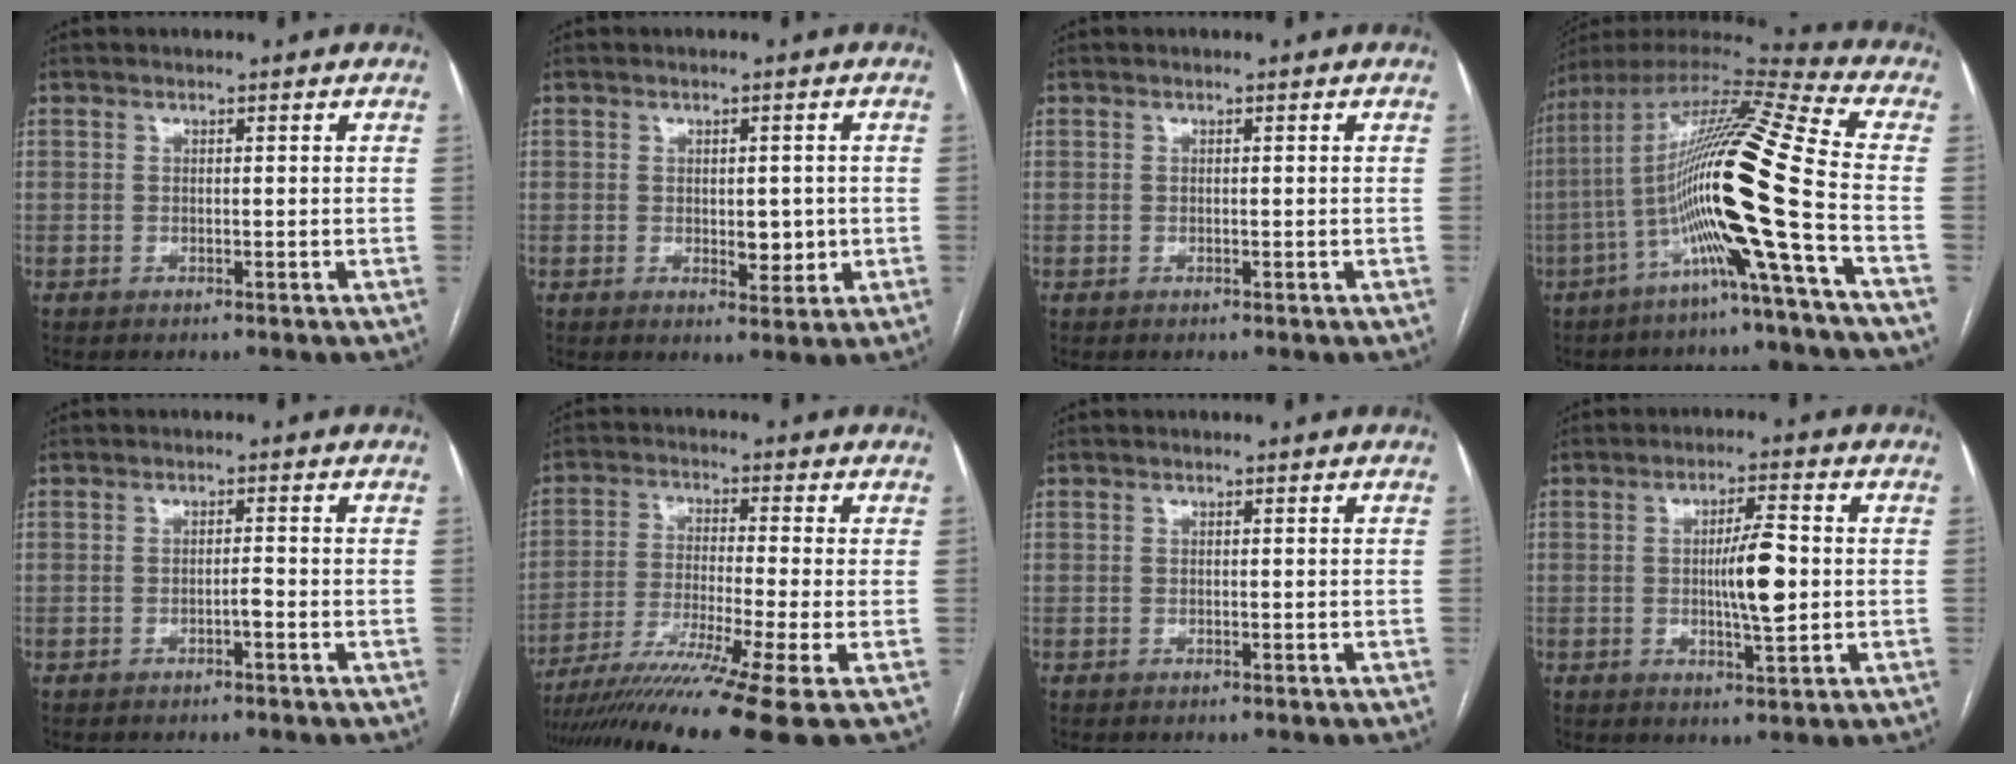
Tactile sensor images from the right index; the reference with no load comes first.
{"total": 4.4, "force": [-0.3, 2.2, 3.8], "torque": [-0.047, -0.005, 0.004]}
{"total": 0.0}
{"total": 19.9, "force": [-5.6, -1.5, 19.0], "torque": [-0.366, -0.002, -0.120]}
{"total": 1.1, "force": [-0.6, 0.1, 0.9], "torque": [-0.016, 0.002, -0.012]}
{"total": 15.6, "force": [-11.2, -3.0, 10.4], "torque": [-0.173, -0.040, -0.191]}
{"total": 0.0}
{"total": 7.1, "force": [-0.1, 1.0, 7.0], "torque": [-0.120, 0.000, 0.000]}